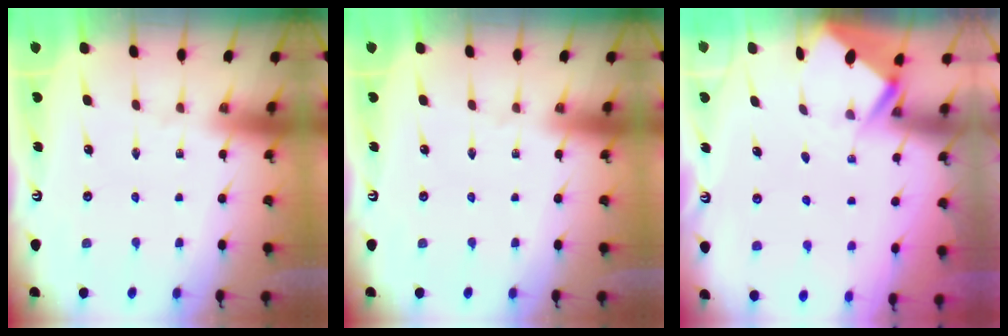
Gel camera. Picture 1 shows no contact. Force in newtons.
{"total": 0.0}
{"total": 2.8, "press": 2.8, "slide": 0.4}